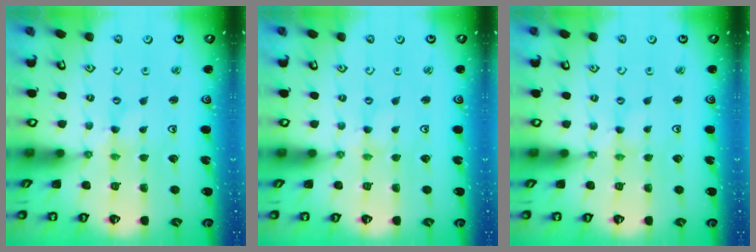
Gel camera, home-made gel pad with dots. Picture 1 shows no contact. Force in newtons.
{"total": 0.0}
{"total": 1.2, "press": 1.1, "slide": 0.2}